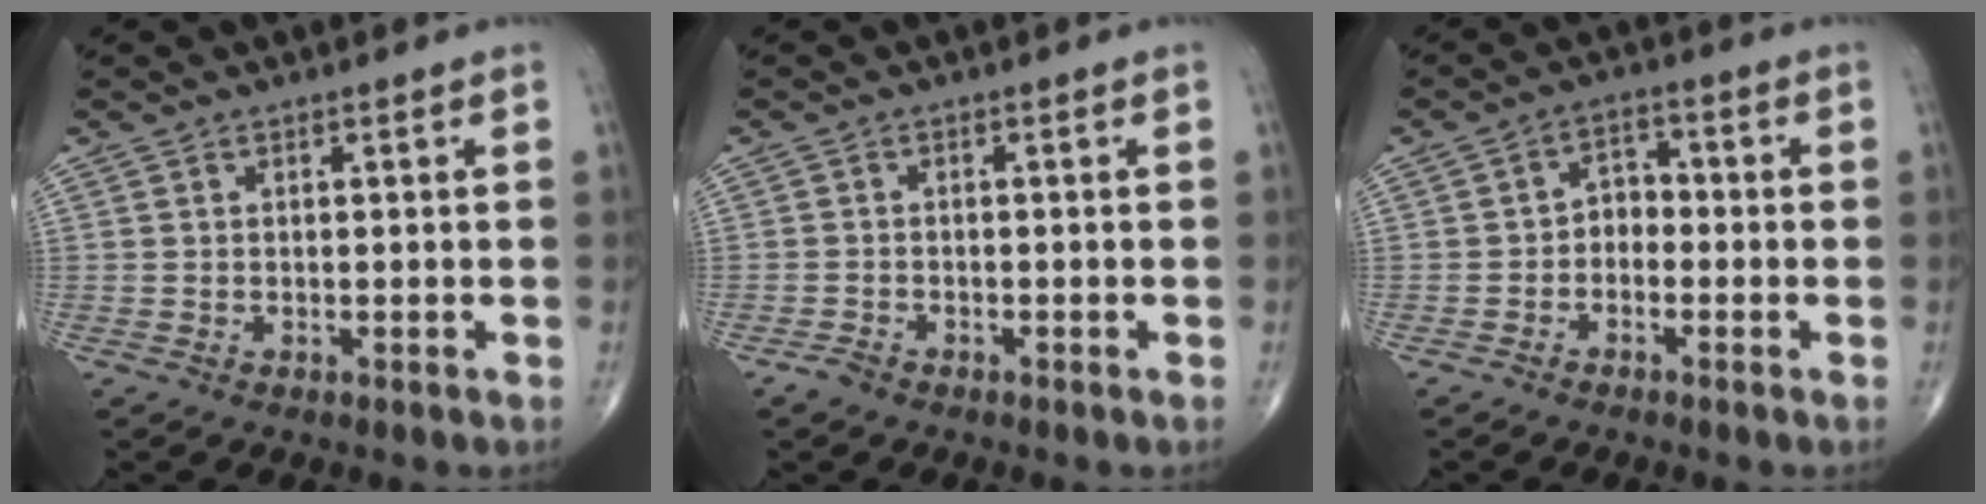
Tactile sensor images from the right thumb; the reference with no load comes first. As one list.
[{"total": 1.6, "force": [-1.3, 0.8, 0.5], "torque": [-0.012, 0.003, -0.024]}, {"total": 3.9, "force": [-1.3, 2.9, 2.2], "torque": [-0.016, 0.026, -0.037]}]